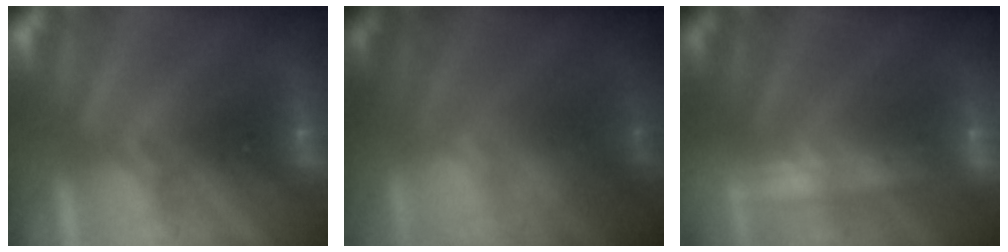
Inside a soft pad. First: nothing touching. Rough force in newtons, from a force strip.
{"total": 6.2}
{"total": 2.2}